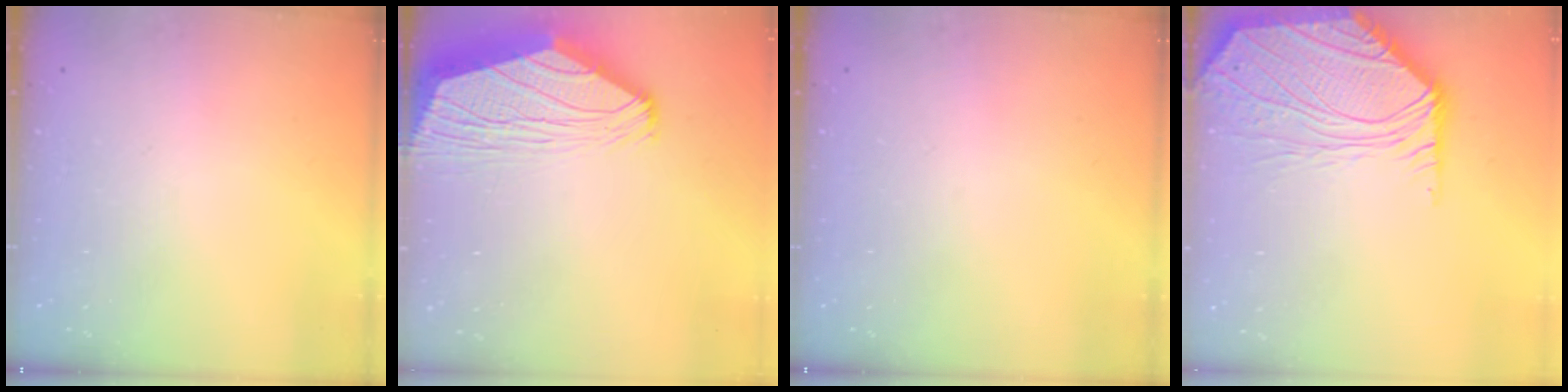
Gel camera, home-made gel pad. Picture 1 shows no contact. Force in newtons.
{"total": 6.9, "press": 6.8, "slide": 1.3}
{"total": 0.0}
{"total": 10.5, "press": 10.4, "slide": 1.3}